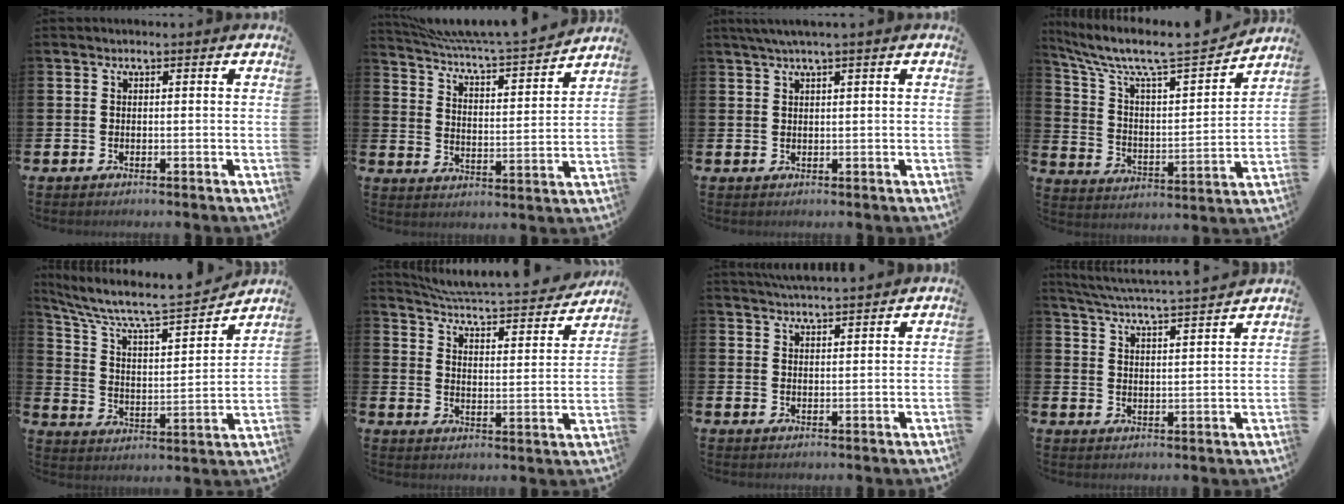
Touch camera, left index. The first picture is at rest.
{"total": 6.5, "force": [6.4, -0.2, 1.4], "torque": [-0.058, -0.060, 0.106]}
{"total": 2.1, "force": [1.6, -0.2, 1.4], "torque": [-0.034, 0.004, 0.029]}
{"total": 8.7, "force": [7.7, 1.6, 3.8], "torque": [-0.111, -0.058, 0.126]}
{"total": 8.1, "force": [7.3, 1.5, 3.1], "torque": [-0.099, -0.056, 0.120]}
{"total": 5.3, "force": [5.2, 0.3, 1.1], "torque": [-0.051, -0.049, 0.083]}
{"total": 3.9, "force": [3.8, -0.3, 0.2], "torque": [-0.011, -0.019, 0.070]}
{"total": 5.1, "force": [5.0, -0.4, 1.2], "torque": [-0.046, -0.041, 0.084]}